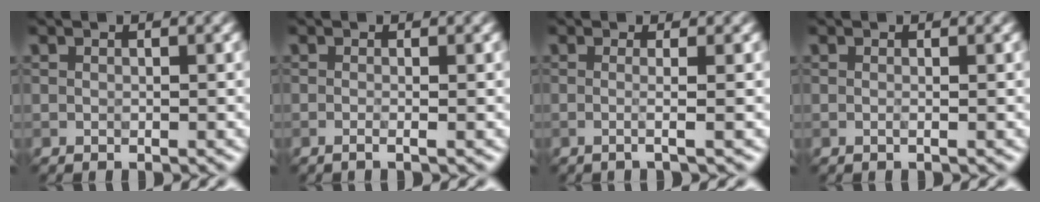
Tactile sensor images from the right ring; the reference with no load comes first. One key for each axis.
{"total": 1.7, "fx": -0.1, "fy": 0.8, "fz": 1.5, "tx": -0.007, "ty": -0.009, "tz": -0.020}
{"total": 2.3, "fx": 0.0, "fy": 0.8, "fz": 2.2, "tx": -0.024, "ty": -0.003, "tz": -0.032}
{"total": 0.8, "fx": -0.1, "fy": 0.3, "fz": 0.7, "tx": -0.010, "ty": -0.007, "tz": -0.007}